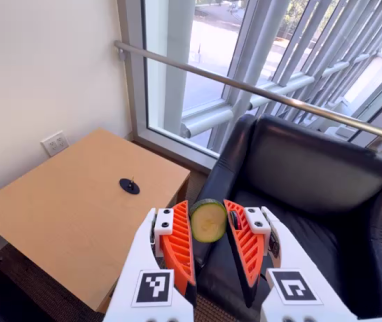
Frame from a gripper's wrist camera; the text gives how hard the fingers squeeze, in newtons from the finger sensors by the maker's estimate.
{"total": 7.9, "left": 7.8, "right": 8.0}